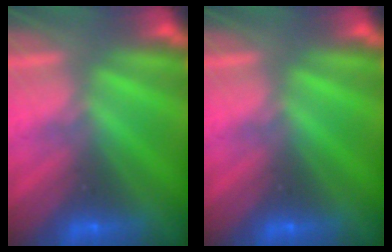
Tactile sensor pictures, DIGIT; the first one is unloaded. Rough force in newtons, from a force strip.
{"total": 0.0}